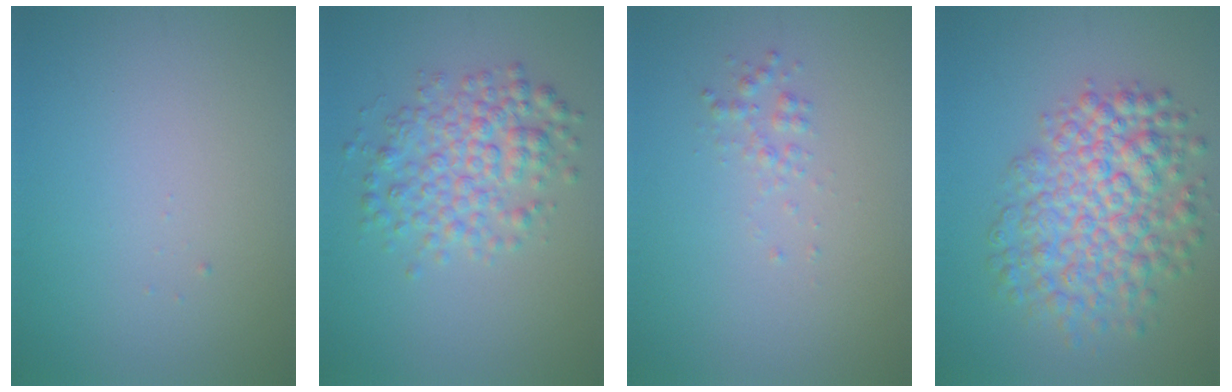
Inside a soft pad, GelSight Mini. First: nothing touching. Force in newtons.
{"total": 4.5, "press": 4.5, "slide": 0.1}
{"total": 1.2, "press": 1.2, "slide": 0.0}
{"total": 7.5, "press": 7.5, "slide": 0.2}